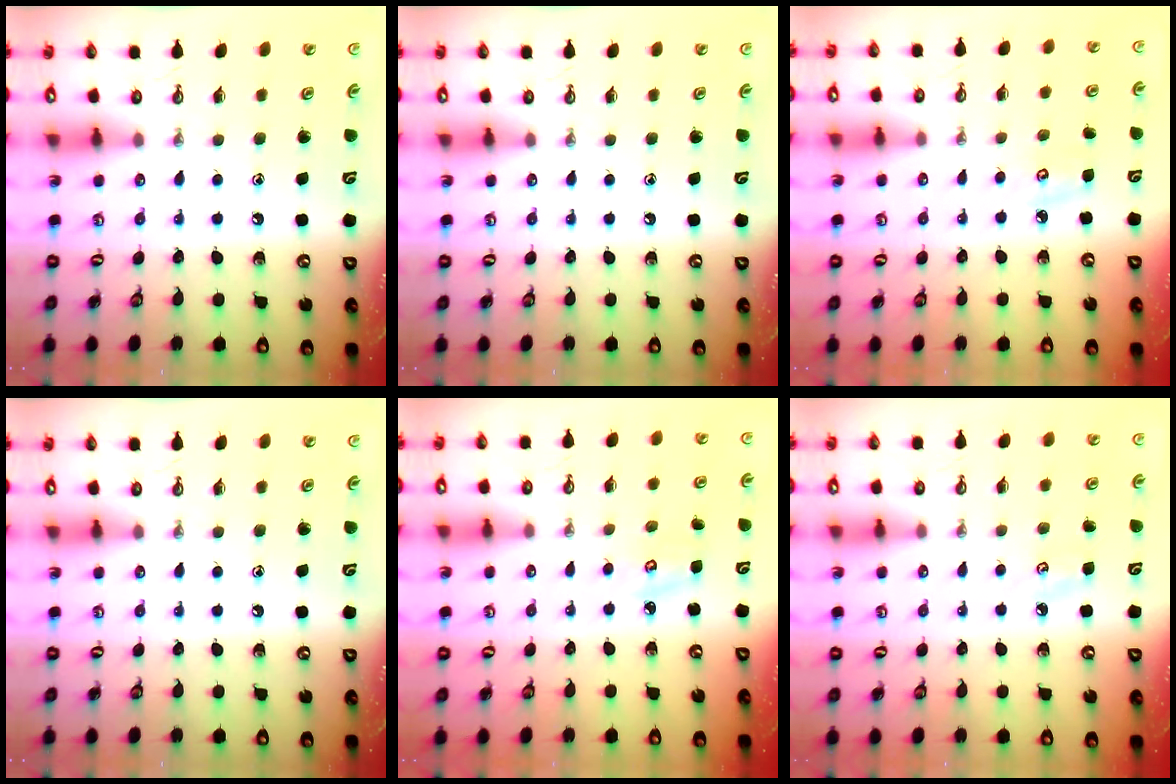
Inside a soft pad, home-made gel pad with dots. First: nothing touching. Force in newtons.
{"total": 0.0}
{"total": 4.6, "press": 4.6, "slide": 0.3}
{"total": 0.0}
{"total": 3.9, "press": 3.8, "slide": 0.5}
{"total": 3.8, "press": 3.8, "slide": 0.6}